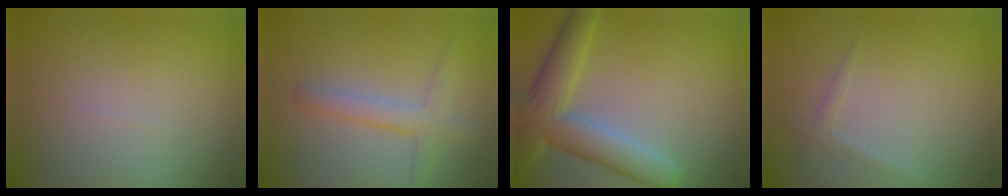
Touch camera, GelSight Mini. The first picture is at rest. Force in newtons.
{"total": 2.7, "press": 2.7, "slide": 0.2}
{"total": 6.6, "press": 6.6, "slide": 0.5}
{"total": 0.9, "press": 0.9, "slide": 0.0}